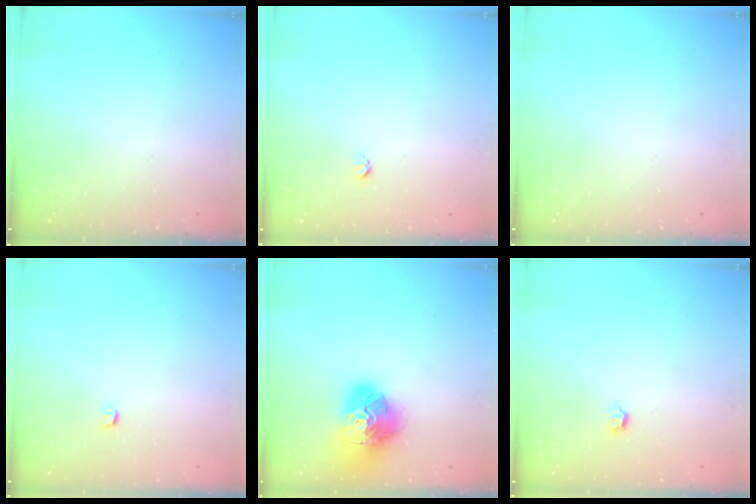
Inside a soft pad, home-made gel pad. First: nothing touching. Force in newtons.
{"total": 3.0, "press": 2.9, "slide": 0.4}
{"total": 0.0}
{"total": 3.2, "press": 3.2, "slide": 0.6}
{"total": 18.8, "press": 18.6, "slide": 2.1}
{"total": 2.8, "press": 2.7, "slide": 0.8}